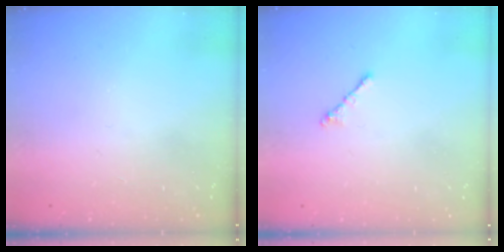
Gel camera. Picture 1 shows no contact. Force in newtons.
{"total": 1.8, "press": 1.7, "slide": 0.6}